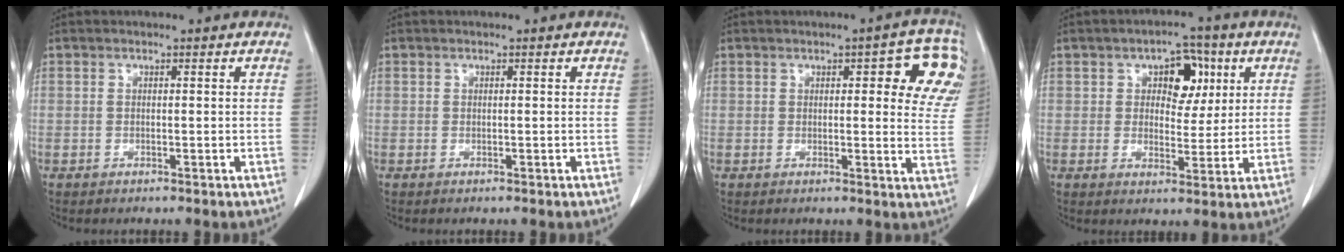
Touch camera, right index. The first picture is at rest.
{"total": 0.0}
{"total": 9.3, "force": [3.8, 2.7, 8.1], "torque": [-0.068, 0.003, 0.032]}
{"total": 6.8, "force": [2.3, 3.9, 5.0], "torque": [-0.064, 0.017, 0.035]}